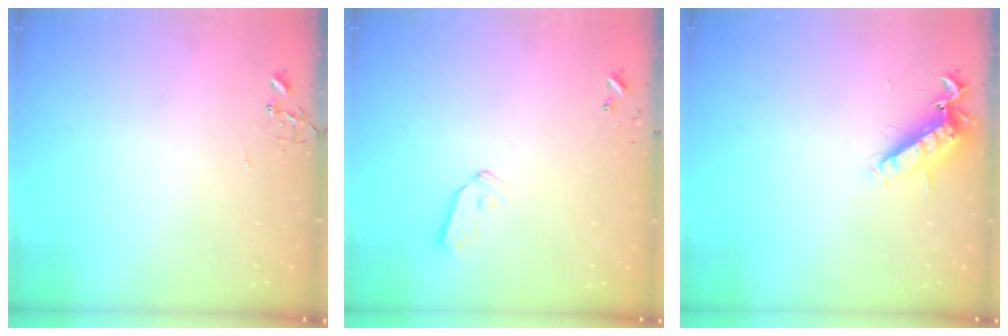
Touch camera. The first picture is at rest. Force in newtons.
{"total": 6.5, "press": 6.5, "slide": 0.4}
{"total": 12.7, "press": 12.6, "slide": 1.2}